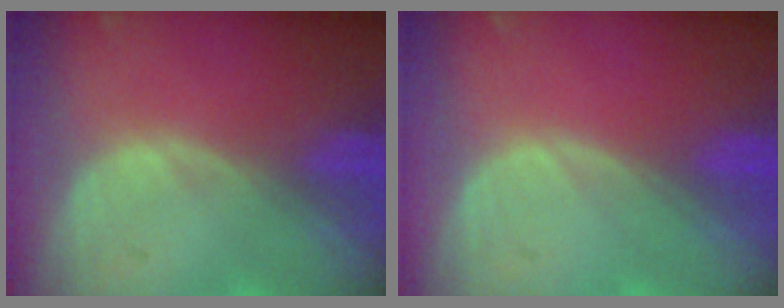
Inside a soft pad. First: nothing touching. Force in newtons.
{"total": 0.0}